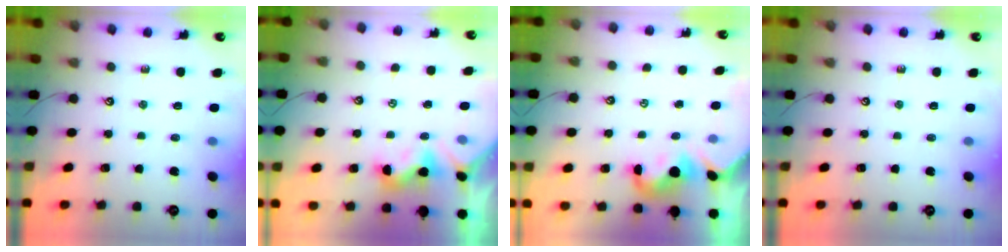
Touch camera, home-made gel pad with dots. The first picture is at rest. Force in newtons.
{"total": 1.4, "press": 1.3, "slide": 0.5}
{"total": 1.4, "press": 1.3, "slide": 0.5}
{"total": 0.0}